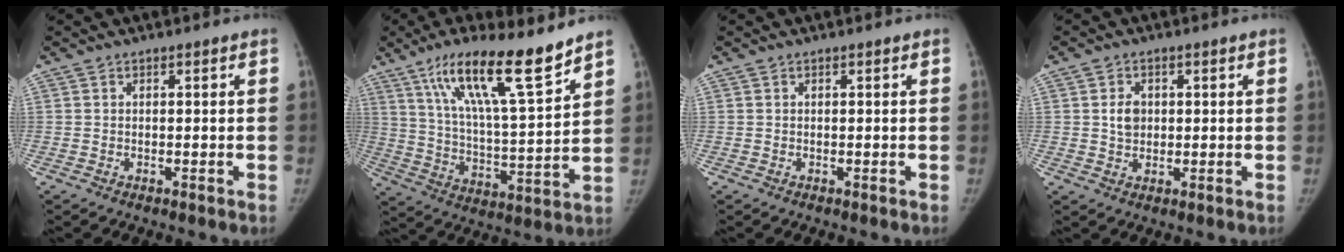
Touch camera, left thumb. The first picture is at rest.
{"total": 18.4, "force": [12.6, 2.8, 13.0], "torque": [-0.204, -0.065, 0.222]}
{"total": 0.0}
{"total": 3.5, "force": [0.7, 2.8, 2.1], "torque": [-0.020, -0.002, 0.013]}